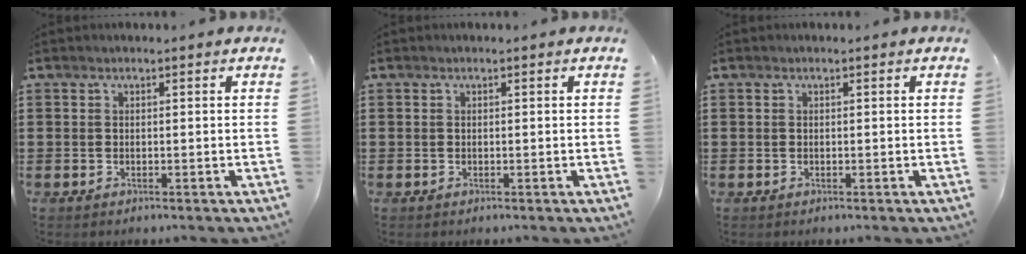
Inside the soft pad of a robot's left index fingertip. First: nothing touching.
{"total": 0.0}
{"total": 0.0}